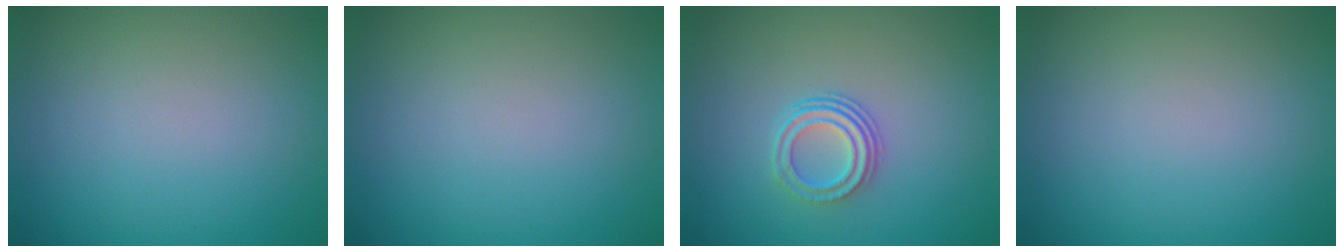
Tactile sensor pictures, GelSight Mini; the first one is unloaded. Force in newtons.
{"total": 0.0}
{"total": 2.9, "press": 2.2, "slide": 1.9}
{"total": 0.0}